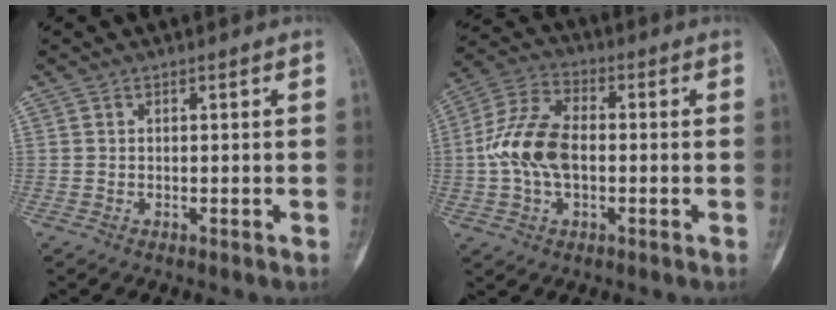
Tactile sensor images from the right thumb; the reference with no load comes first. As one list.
[{"total": 12.1, "force": [-0.6, 7.3, 9.6], "torque": [-0.192, 0.026, -0.016]}]